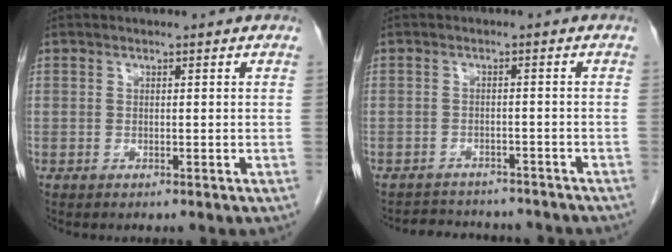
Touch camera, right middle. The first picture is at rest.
{"total": 8.8, "force": [-8.2, 2.6, 2.0], "torque": [-0.034, 0.009, -0.097]}